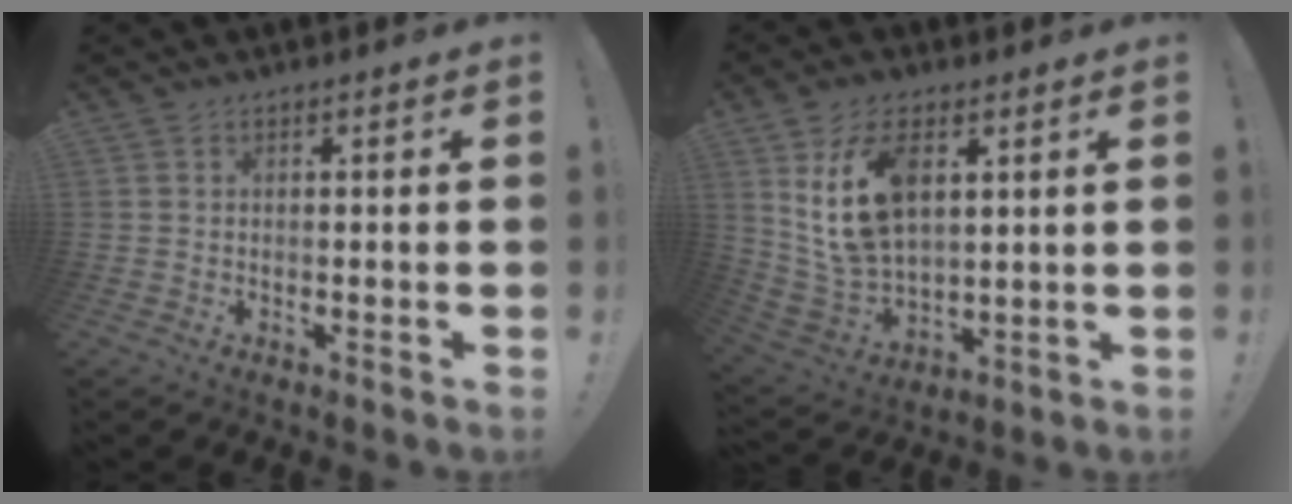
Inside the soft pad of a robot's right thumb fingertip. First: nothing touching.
{"total": 15.4, "force": [6.0, 9.2, 10.8], "torque": [-0.209, -0.022, 0.110]}